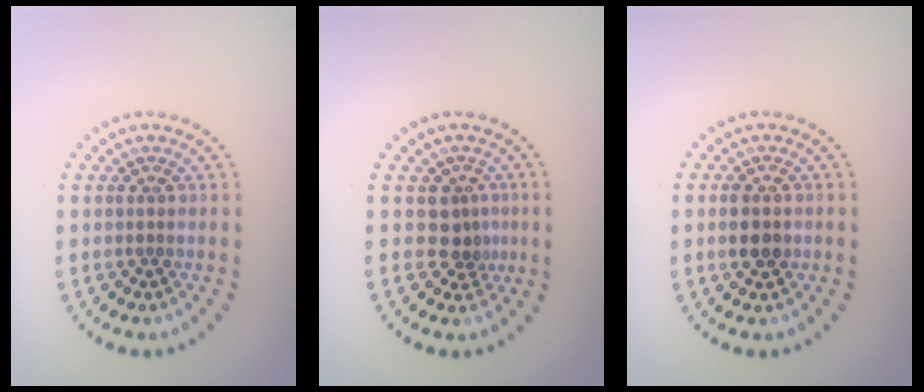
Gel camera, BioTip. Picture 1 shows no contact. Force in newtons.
{"total": 2.5, "press": 1.8, "slide": 1.6}
{"total": 2.3, "press": 2.3, "slide": 0.2}